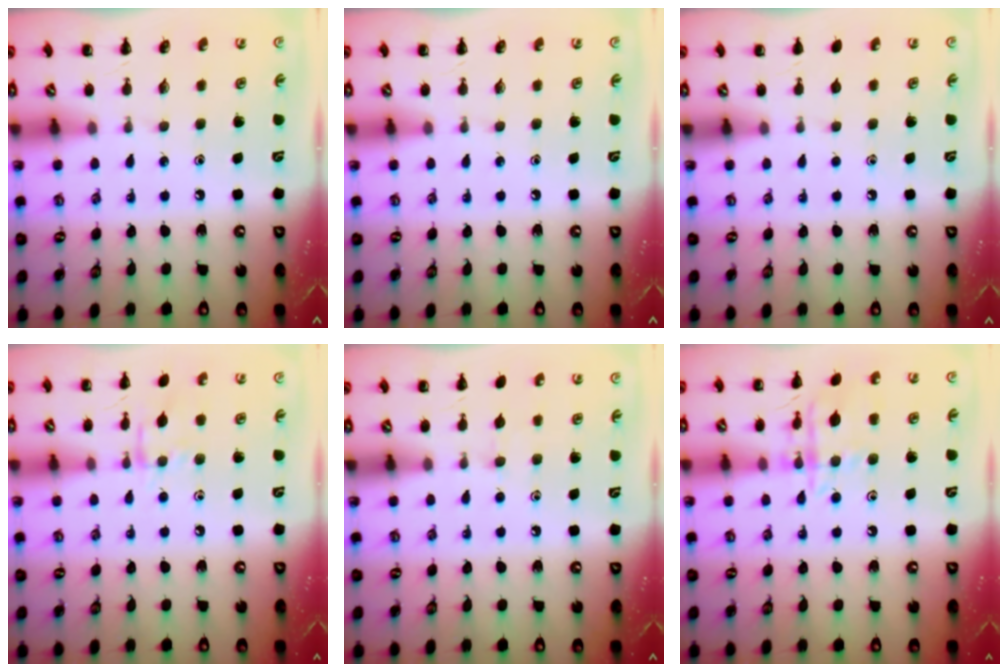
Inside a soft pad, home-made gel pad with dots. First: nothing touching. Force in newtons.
{"total": 0.0}
{"total": 0.6, "press": 0.6, "slide": 0.1}
{"total": 7.5, "press": 7.4, "slide": 1.0}
{"total": 2.8, "press": 2.5, "slide": 1.3}
{"total": 12.5, "press": 12.5, "slide": 0.7}